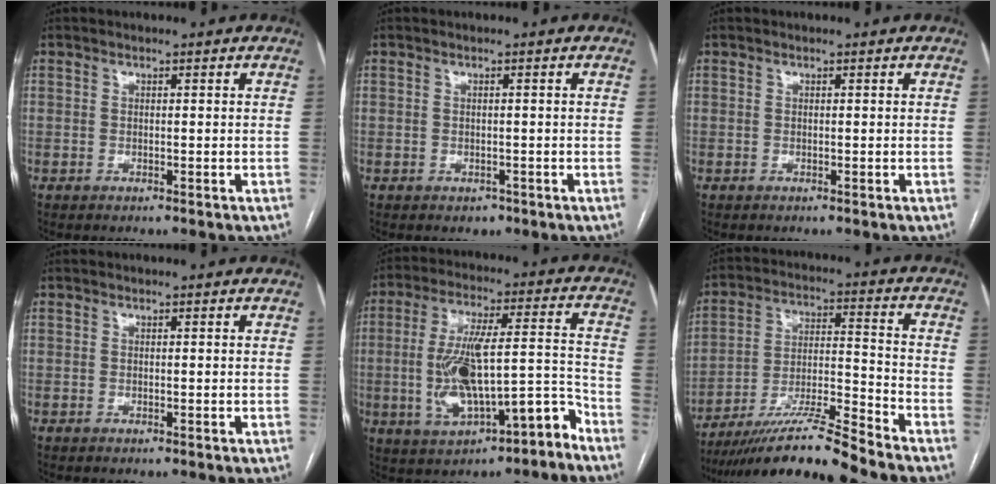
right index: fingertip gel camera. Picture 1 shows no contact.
{"total": 1.3, "force": [-0.7, 1.0, 0.3], "torque": [-0.002, 0.003, -0.006]}
{"total": 0.0}
{"total": 0.0}
{"total": 13.9, "force": [-5.3, 3.9, 12.2], "torque": [-0.214, 0.035, -0.073]}
{"total": 14.4, "force": [-12.4, -1.4, 7.1], "torque": [-0.122, 0.003, -0.218]}